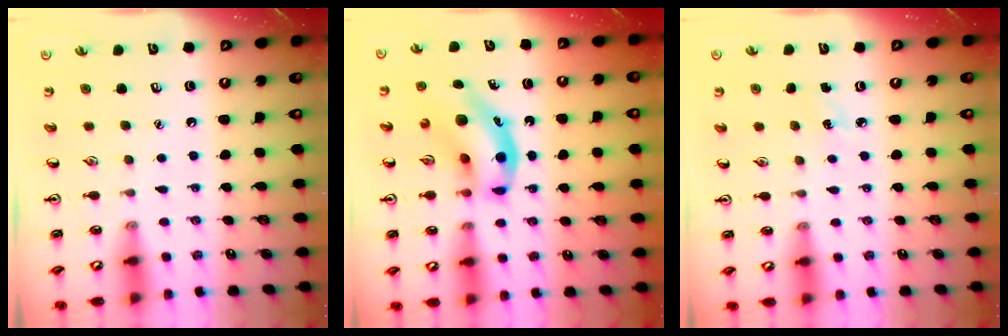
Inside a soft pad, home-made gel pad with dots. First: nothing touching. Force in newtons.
{"total": 10.2, "press": 9.8, "slide": 2.7}
{"total": 2.8, "press": 2.6, "slide": 1.0}